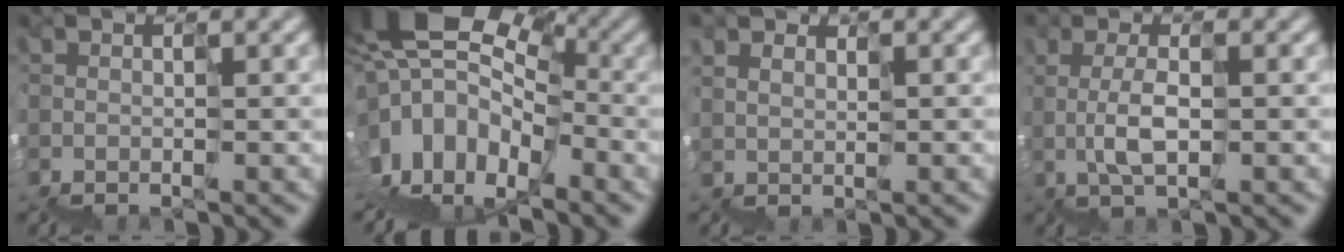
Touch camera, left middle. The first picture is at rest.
{"total": 14.4, "force": [-0.3, 9.6, 10.7], "torque": [-0.175, 0.010, 0.020]}
{"total": 1.3, "force": [1.3, 0.3, -0.1], "torque": [0.018, 0.003, 0.029]}
{"total": 1.3, "force": [0.8, 0.1, 1.0], "torque": [-0.017, 0.015, 0.019]}